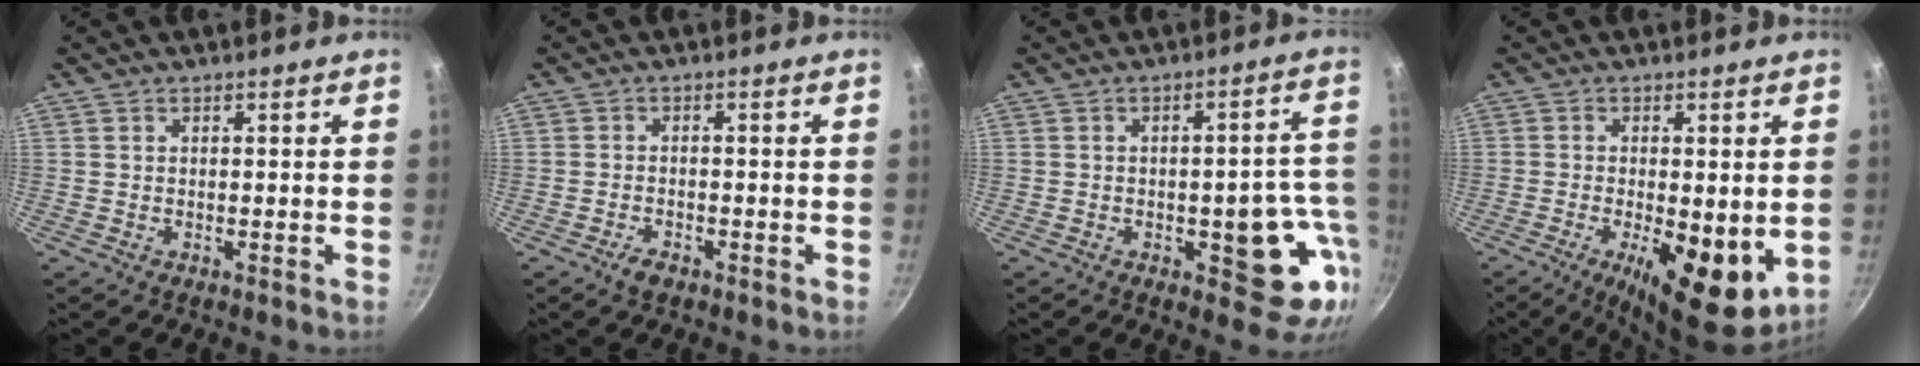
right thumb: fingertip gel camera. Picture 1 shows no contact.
{"total": 2.6, "force": [-1.8, 1.2, 1.5], "torque": [-0.029, 0.014, -0.031]}
{"total": 13.2, "force": [-3.7, 5.9, 11.2], "torque": [-0.076, 0.024, -0.046]}
{"total": 12.7, "force": [-3.0, 4.8, 11.4], "torque": [-0.165, -0.006, -0.033]}